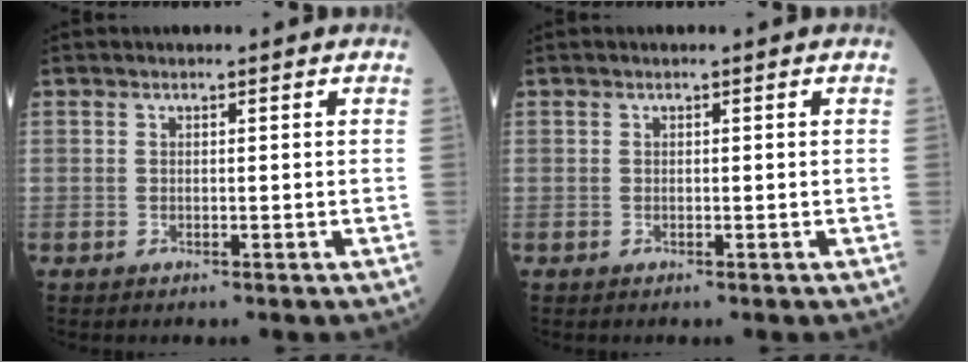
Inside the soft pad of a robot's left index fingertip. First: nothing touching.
{"total": 0.0}